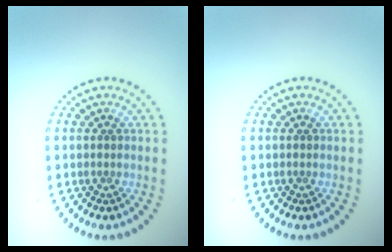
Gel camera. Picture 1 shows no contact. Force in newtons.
{"total": 0.0}